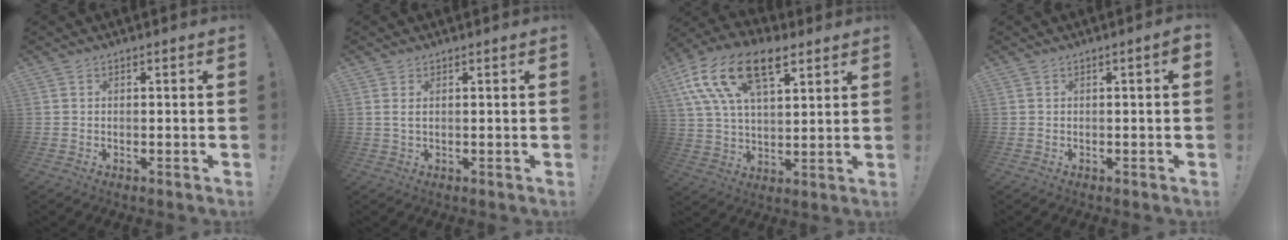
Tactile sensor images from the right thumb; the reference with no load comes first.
{"total": 1.9, "force": [0.8, 0.6, 1.6], "torque": [-0.033, 0.002, 0.013]}
{"total": 19.1, "force": [9.7, 10.3, 12.8], "torque": [-0.247, -0.031, 0.176]}
{"total": 1.9, "force": [0.1, -0.1, 1.9], "torque": [-0.034, 0.000, -0.001]}